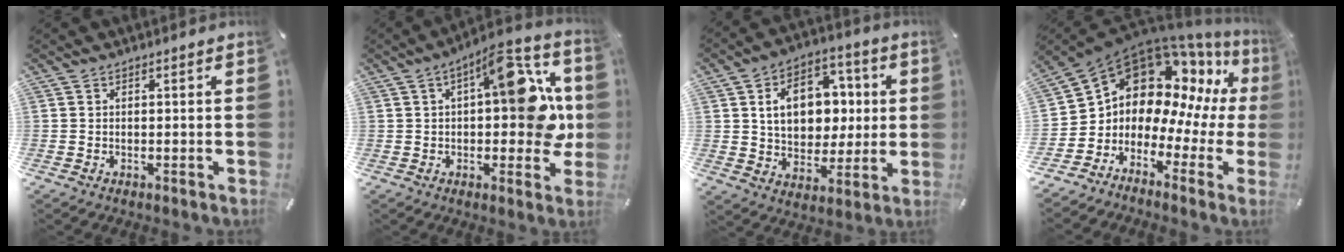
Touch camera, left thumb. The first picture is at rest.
{"total": 16.7, "force": [2.9, 7.7, 14.6], "torque": [-0.175, -0.014, 0.047]}
{"total": 13.5, "force": [2.2, 10.8, 7.9], "torque": [-0.113, 0.007, 0.046]}
{"total": 13.9, "force": [6.7, 10.5, 6.2], "torque": [-0.128, -0.080, 0.121]}